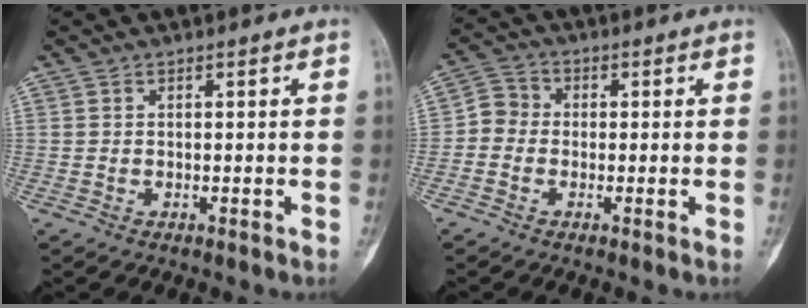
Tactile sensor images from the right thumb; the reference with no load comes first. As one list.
[{"total": 4.1, "force": [-1.0, 3.6, 1.7], "torque": [-0.017, 0.010, -0.036]}]